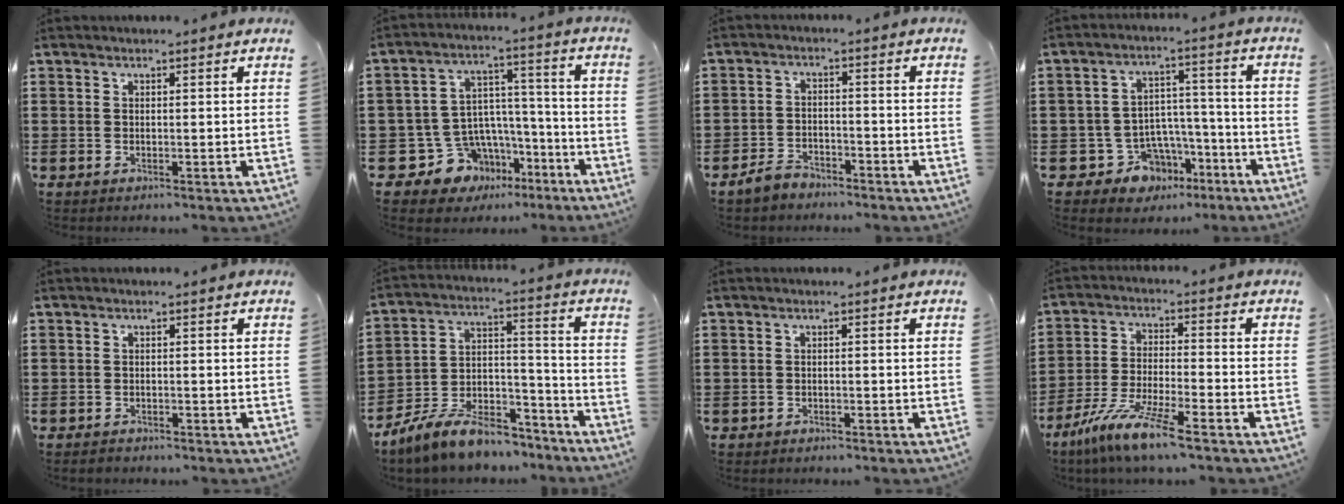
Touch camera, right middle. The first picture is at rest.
{"total": 9.7, "force": [-5.5, 7.7, 1.8], "torque": [-0.062, 0.007, -0.091]}
{"total": 3.4, "force": [-3.1, 1.4, 0.3], "torque": [-0.019, 0.005, -0.066]}
{"total": 7.7, "force": [-5.1, 5.6, 1.6], "torque": [-0.043, 0.025, -0.090]}
{"total": 0.7, "force": [-0.7, 0.2, 0.1], "torque": [-0.003, -0.001, -0.015]}
{"total": 9.4, "force": [-8.1, 3.1, 3.5], "torque": [-0.071, 0.024, -0.156]}
{"total": 0.9, "force": [-0.8, 0.4, -0.1], "torque": [0.000, 0.000, -0.017]}
{"total": 9.5, "force": [-7.7, 0.1, 5.5], "torque": [-0.123, -0.013, -0.153]}